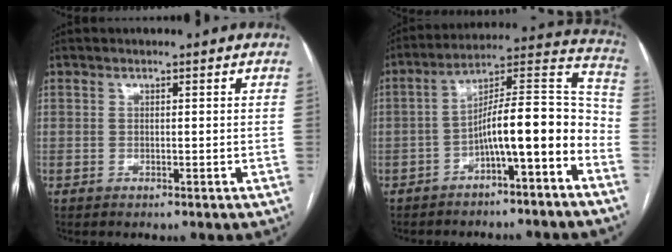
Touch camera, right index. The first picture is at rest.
{"total": 12.8, "force": [-5.1, 1.9, 11.5], "torque": [-0.166, 0.045, -0.077]}